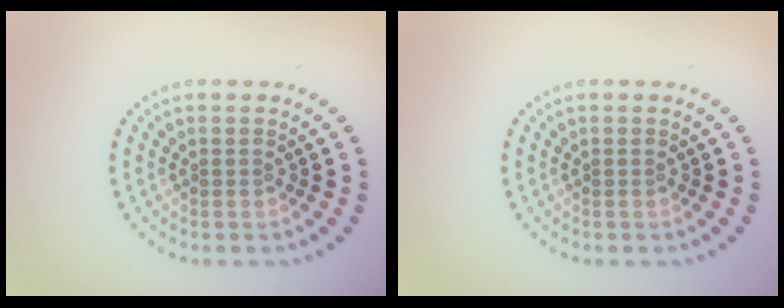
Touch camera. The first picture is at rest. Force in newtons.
{"total": 0.0}